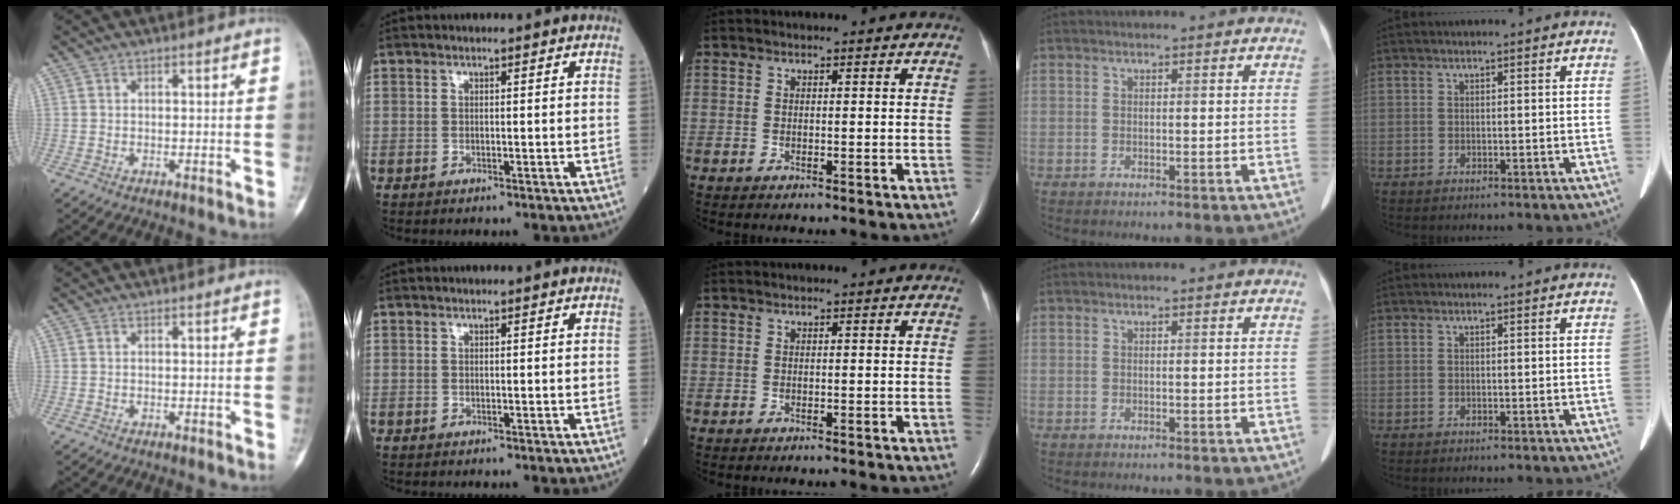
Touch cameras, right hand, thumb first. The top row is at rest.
{}